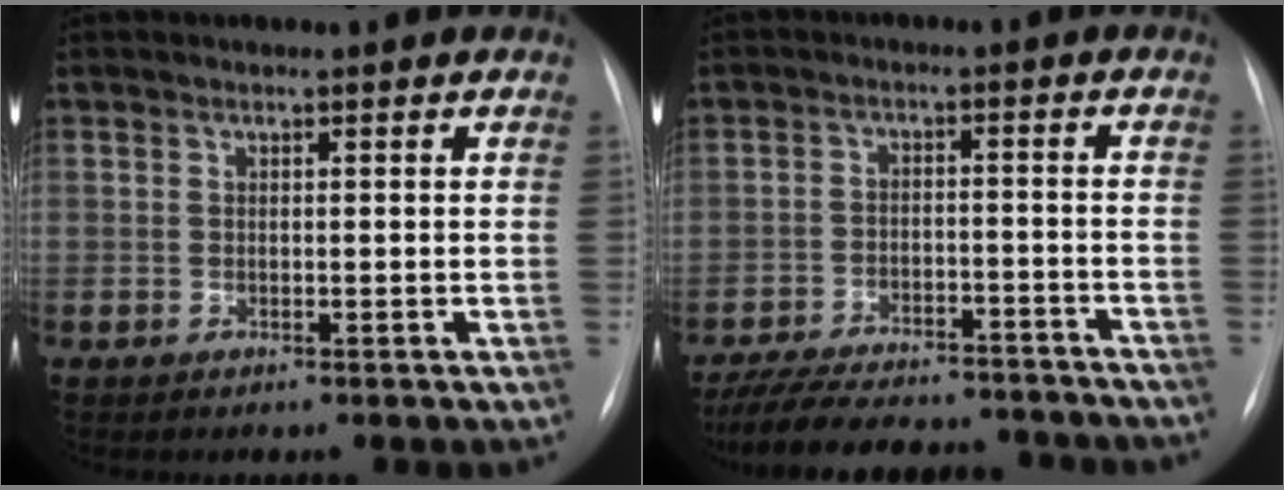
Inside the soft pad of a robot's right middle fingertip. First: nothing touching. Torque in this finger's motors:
{"motor_torque": [1.00, -1.14, 0.23, 0.09]}